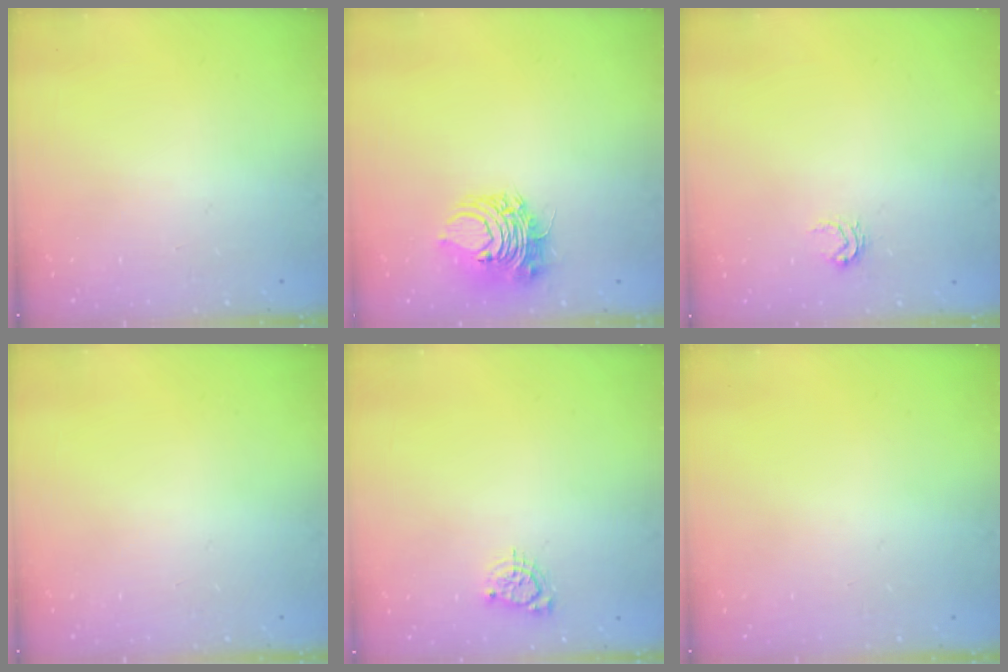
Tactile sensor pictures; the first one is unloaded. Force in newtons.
{"total": 9.1, "press": 9.1, "slide": 0.4}
{"total": 3.3, "press": 3.3, "slide": 0.4}
{"total": 0.0}
{"total": 4.6, "press": 4.6, "slide": 0.5}
{"total": 0.0}